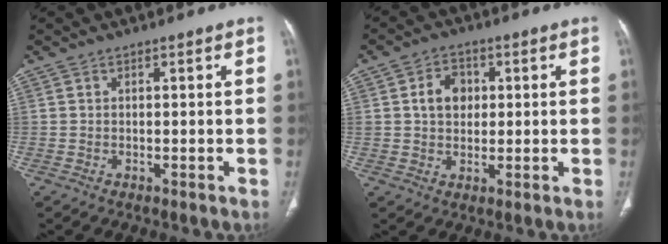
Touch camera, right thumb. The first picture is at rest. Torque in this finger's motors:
{"motor_torque": [0.10, 0.05, 0.74, 0.06, 0.00]}